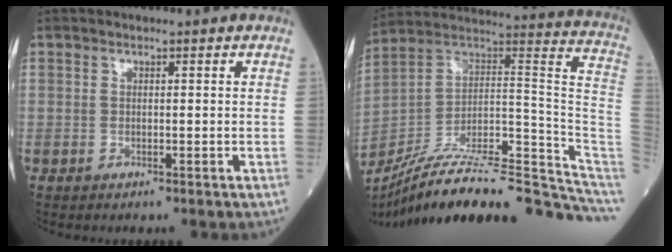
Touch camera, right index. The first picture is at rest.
{"total": 29.8, "force": [-25.2, 3.6, 15.4], "torque": [-0.148, 0.027, -0.373]}